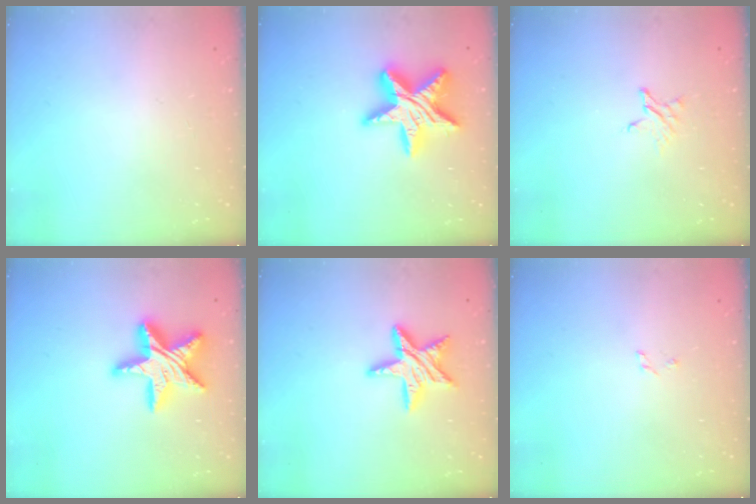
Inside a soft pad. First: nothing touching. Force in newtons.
{"total": 18.2, "press": 18.1, "slide": 1.4}
{"total": 2.4, "press": 2.4, "slide": 0.2}
{"total": 18.5, "press": 18.4, "slide": 1.6}
{"total": 11.7, "press": 11.6, "slide": 0.6}
{"total": 1.5, "press": 1.5, "slide": 0.2}